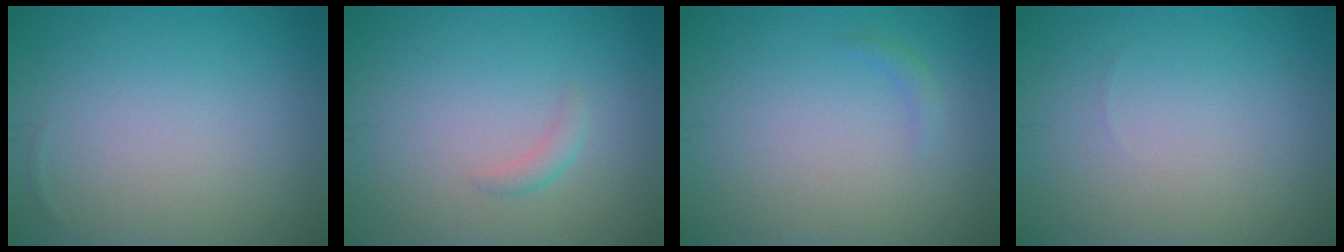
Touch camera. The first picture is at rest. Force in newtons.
{"total": 1.0, "press": 1.0, "slide": 0.0}
{"total": 0.7, "press": 0.7, "slide": 0.1}
{"total": 0.0}